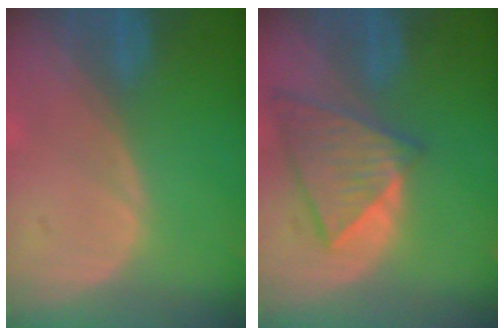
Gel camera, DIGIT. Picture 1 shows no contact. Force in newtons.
{"total": 8.4, "press": 7.4, "slide": 4.1}